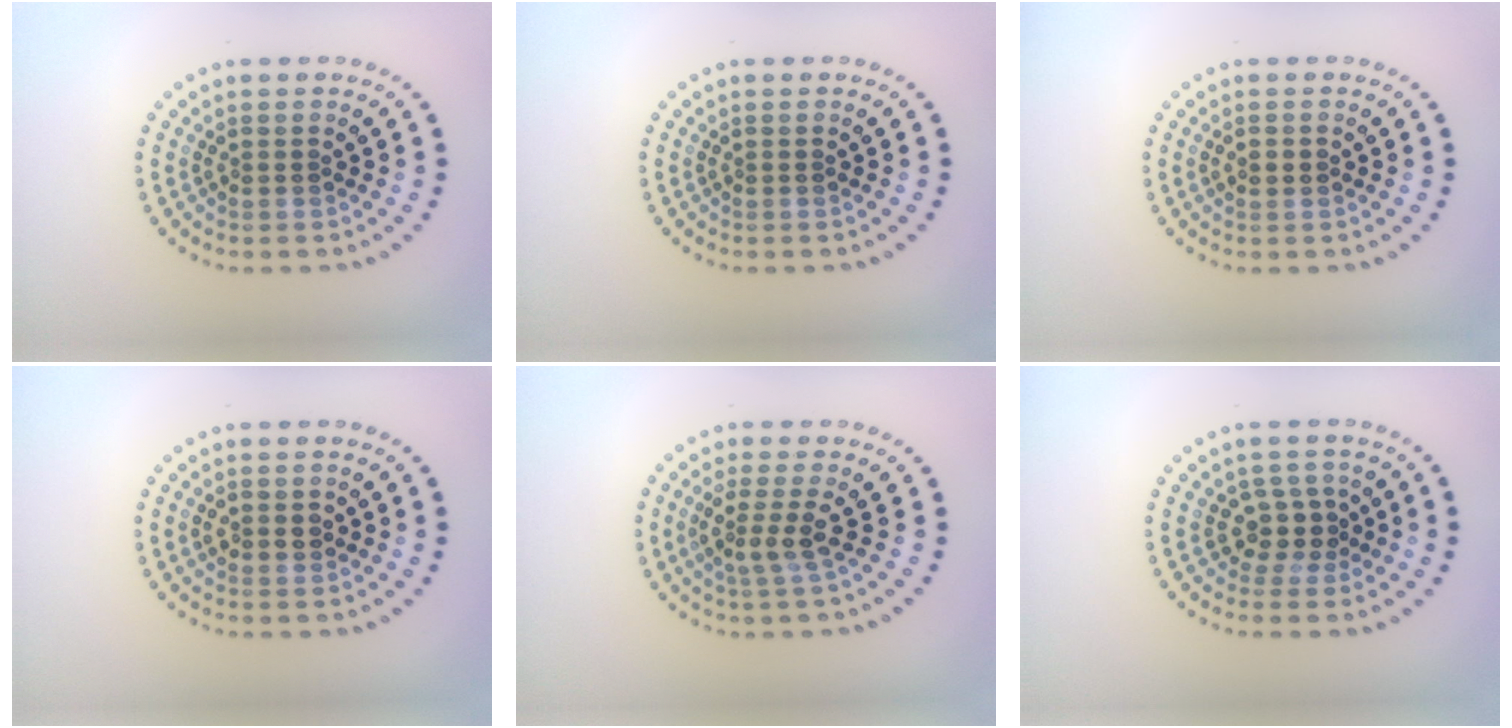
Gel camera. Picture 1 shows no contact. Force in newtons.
{"total": 0.0}
{"total": 1.5, "press": 1.5, "slide": 0.1}
{"total": 1.4, "press": 1.3, "slide": 0.4}
{"total": 2.4, "press": 1.9, "slide": 1.5}
{"total": 2.4, "press": 1.9, "slide": 1.5}